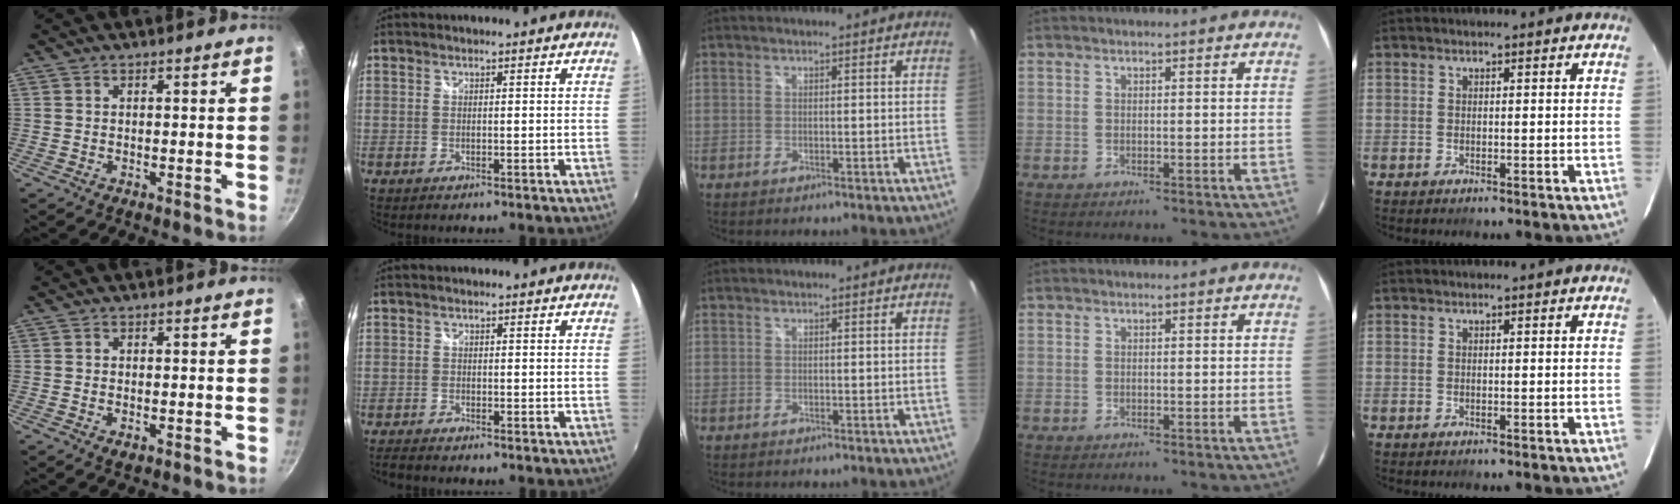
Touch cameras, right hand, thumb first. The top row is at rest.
{"thumb": {"total": 1.6, "force": [-0.3, 1.0, 1.2], "torque": [-0.019, -0.003, -0.005]}, "index": {"total": 2.4, "force": [-2.2, 0.6, 0.9], "torque": [-0.028, -0.010, -0.043]}}